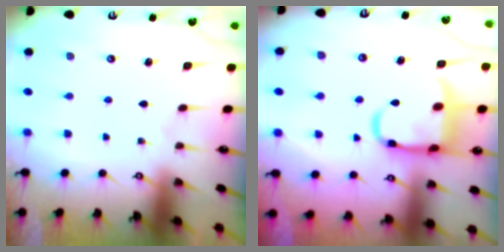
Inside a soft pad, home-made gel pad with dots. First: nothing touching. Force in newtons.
{"total": 14.4, "press": 14.3, "slide": 1.6}